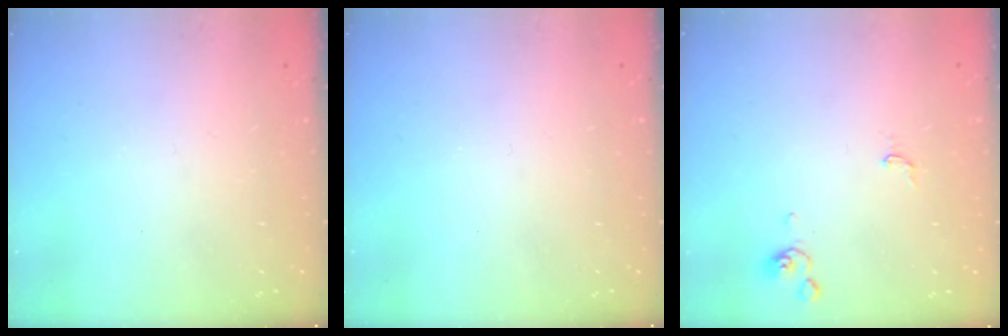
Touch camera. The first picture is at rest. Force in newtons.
{"total": 0.0}
{"total": 2.2, "press": 2.2, "slide": 0.3}